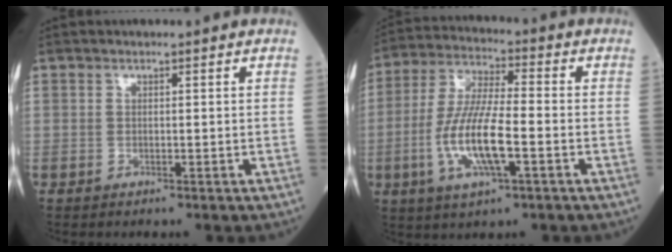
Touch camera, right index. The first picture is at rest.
{"total": 11.8, "force": [-3.2, 2.3, 11.1], "torque": [-0.235, -0.006, -0.060]}